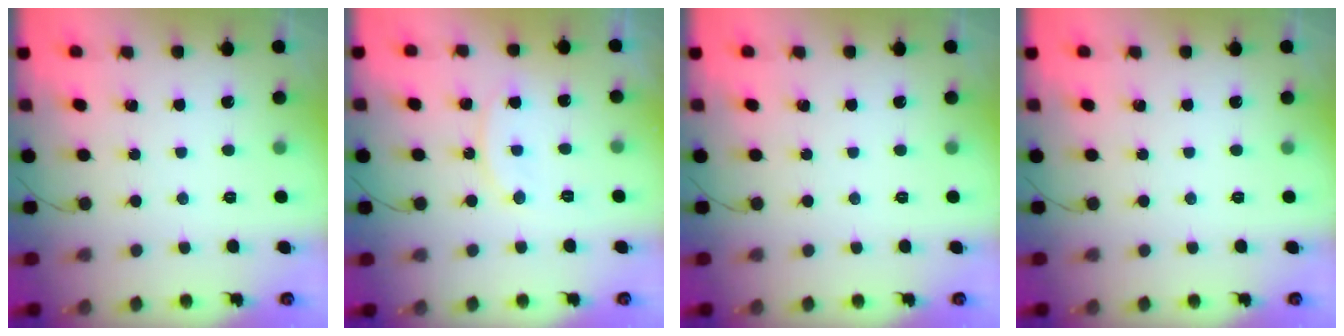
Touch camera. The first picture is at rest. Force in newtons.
{"total": 9.1, "press": 9.1, "slide": 0.1}
{"total": 0.0}
{"total": 0.0}